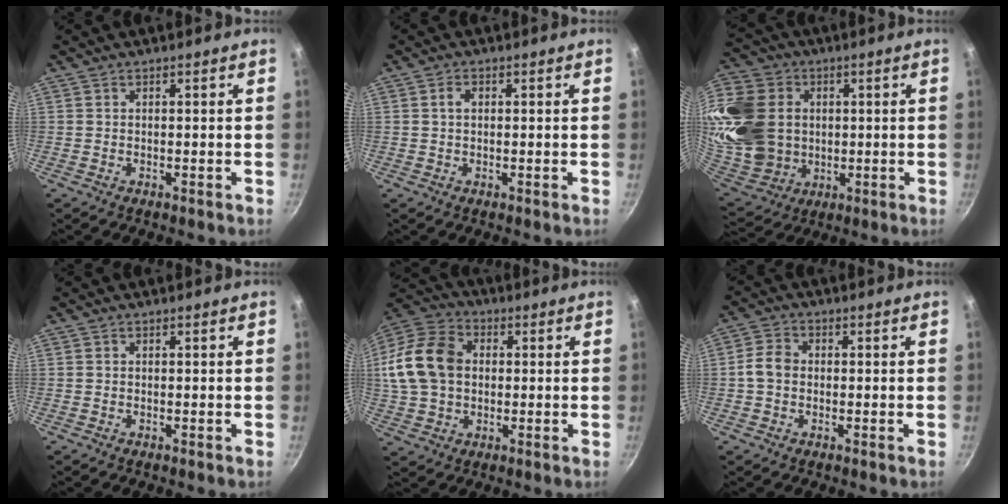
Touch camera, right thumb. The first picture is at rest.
{"total": 1.9, "force": [0.3, 1.3, 1.3], "torque": [-0.020, 0.006, 0.004]}
{"total": 24.9, "force": [3.6, 20.1, 14.1], "torque": [-0.309, 0.001, 0.082]}
{"total": 0.0}
{"total": 16.3, "force": [1.4, 12.2, 10.8], "torque": [-0.197, 0.026, 0.015]}
{"total": 4.3, "force": [-0.4, 3.4, 2.6], "torque": [-0.045, 0.014, -0.016]}